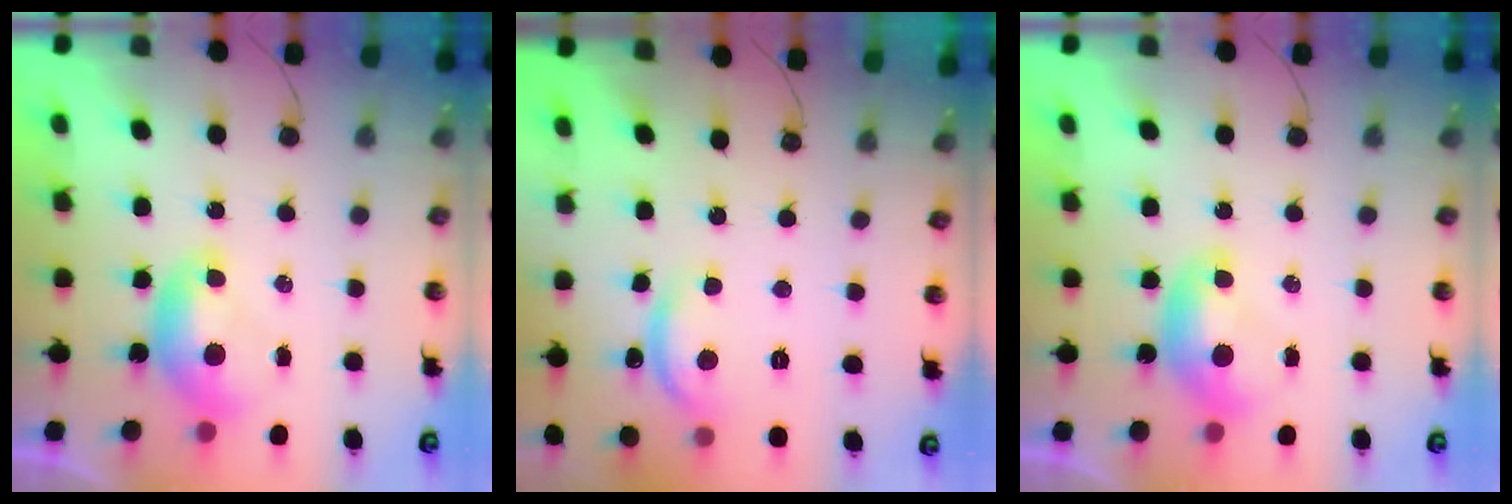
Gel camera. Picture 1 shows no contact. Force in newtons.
{"total": 4.4, "press": 4.3, "slide": 0.7}
{"total": 0.0}